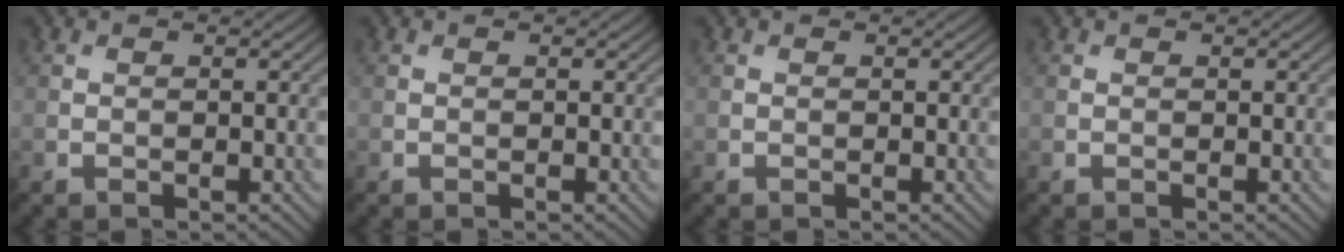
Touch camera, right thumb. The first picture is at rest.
{"total": 0.0}
{"total": 0.0}
{"total": 0.0}